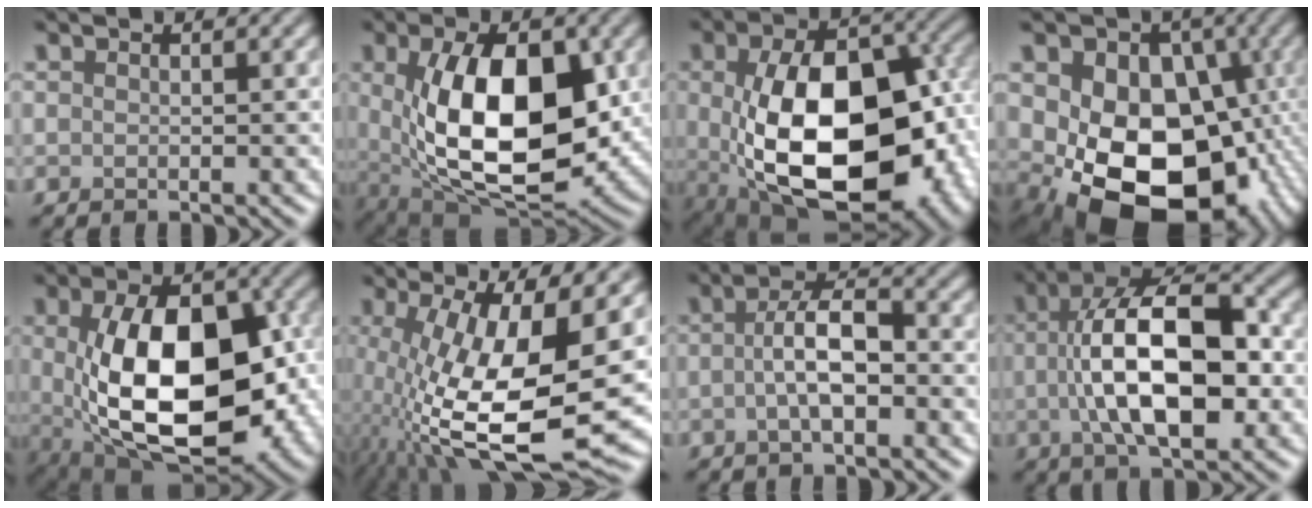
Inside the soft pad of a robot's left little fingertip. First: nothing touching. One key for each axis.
{"total": 13.6, "fx": 0.3, "fy": 7.2, "fz": 11.5, "tx": -0.188, "ty": -0.019, "tz": 0.019}
{"total": 16.5, "fx": -2.0, "fy": 10.0, "fz": 12.9, "tx": -0.211, "ty": -0.034, "tz": -0.011}
{"total": 15.5, "fx": -2.3, "fy": 11.1, "fz": 10.6, "tx": -0.132, "ty": -0.017, "tz": -0.027}
{"total": 14.9, "fx": -1.2, "fy": 8.6, "fz": 12.1, "tx": -0.204, "ty": -0.027, "tz": -0.001}
{"total": 14.5, "fx": -2.3, "fy": 5.0, "fz": 13.5, "tx": -0.244, "ty": -0.015, "tz": -0.037}
{"total": 4.2, "fx": -0.8, "fy": 1.5, "fz": 3.9, "tx": -0.072, "ty": 0.010, "tz": -0.020}
{"total": 11.0, "fx": -0.5, "fy": 5.1, "fz": 9.8, "tx": -0.170, "ty": 0.012, "tz": -0.010}